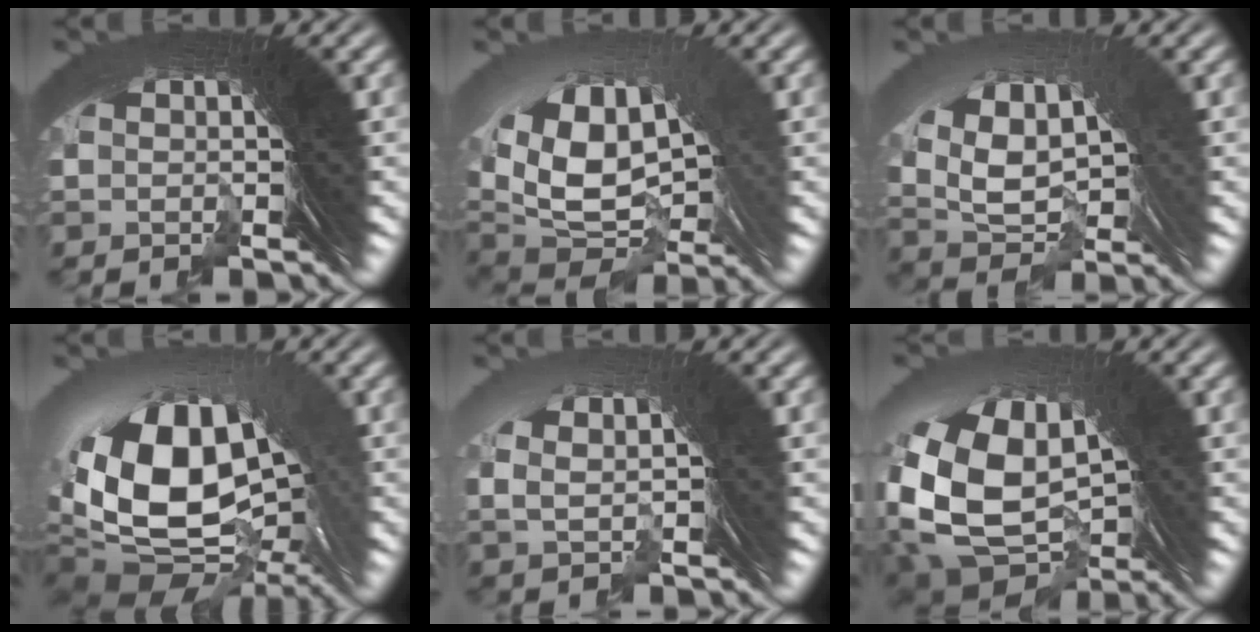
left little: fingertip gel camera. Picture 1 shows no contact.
{"total": 7.7, "force": [-0.2, 5.0, 5.9], "torque": [-0.133, -0.026, 0.020]}
{"total": 4.5, "force": [0.4, 2.7, 3.6], "torque": [-0.075, -0.009, 0.023]}
{"total": 11.3, "force": [-1.7, 7.4, 8.4], "torque": [-0.179, -0.047, 0.000]}
{"total": 0.9, "force": [0.6, -0.2, 0.7], "torque": [-0.013, 0.012, 0.021]}
{"total": 9.2, "force": [-1.6, 6.6, 6.2], "torque": [-0.148, -0.047, -0.001]}